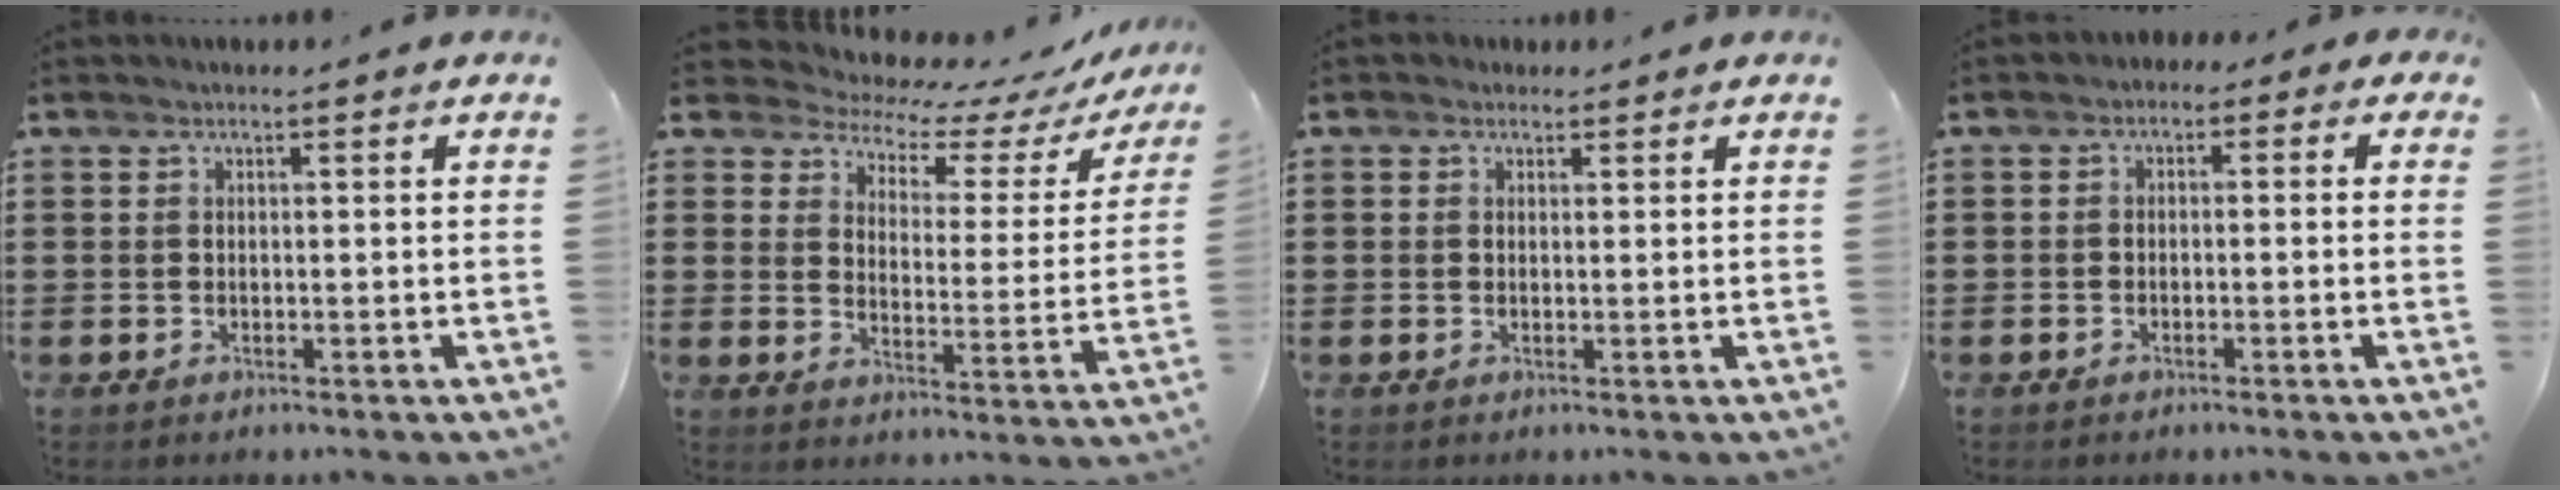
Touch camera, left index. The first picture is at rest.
{"total": 4.7, "force": [4.4, 1.4, 1.2], "torque": [-0.045, -0.038, 0.068]}
{"total": 1.0, "force": [0.7, 0.7, 0.1], "torque": [-0.004, 0.006, 0.013]}
{"total": 1.8, "force": [-1.6, 0.8, 0.3], "torque": [-0.009, 0.007, -0.035]}